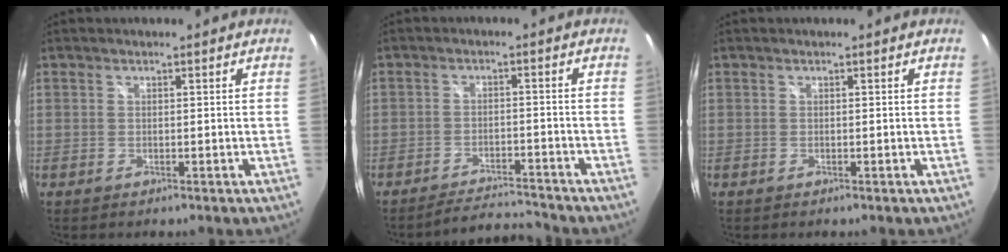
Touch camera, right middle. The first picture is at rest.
{"total": 6.7, "force": [-6.7, 0.1, 0.8], "torque": [-0.035, 0.004, -0.106]}
{"total": 0.0}